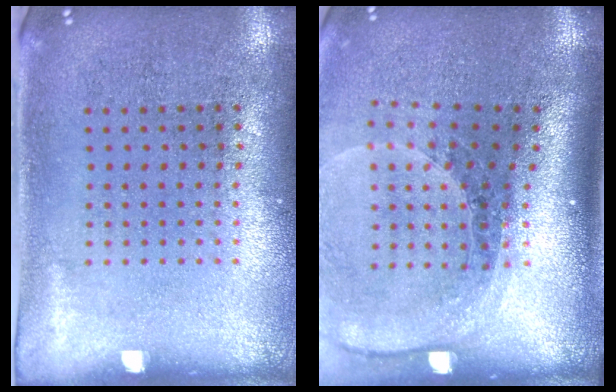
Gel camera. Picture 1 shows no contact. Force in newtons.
{"total": 1.9, "press": 1.6, "slide": 1.0}